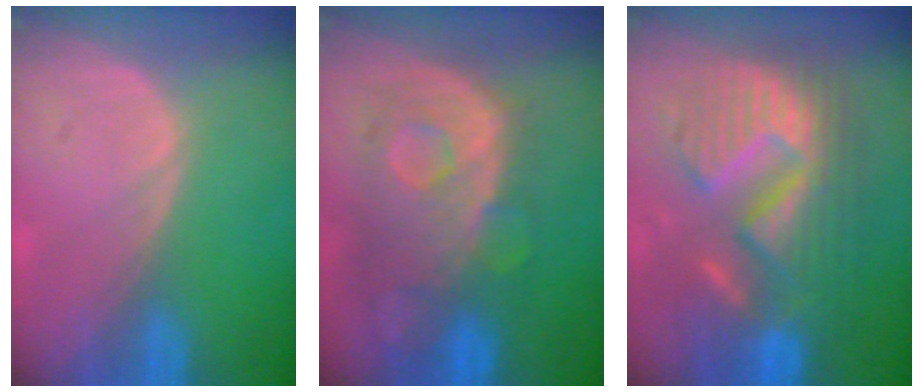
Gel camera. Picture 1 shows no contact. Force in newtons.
{"total": 11.2, "press": 9.7, "slide": 5.5}
{"total": 12.7, "press": 12.7, "slide": 1.3}